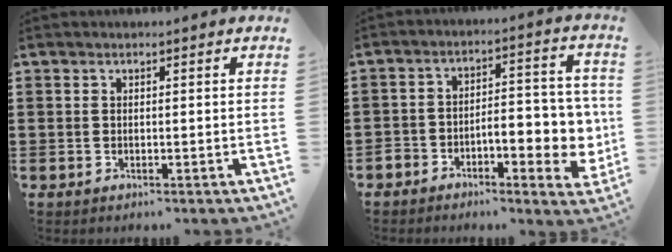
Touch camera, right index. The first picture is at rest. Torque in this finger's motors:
{"motor_torque": [2.14, 0.00, 0.72, 0.09]}